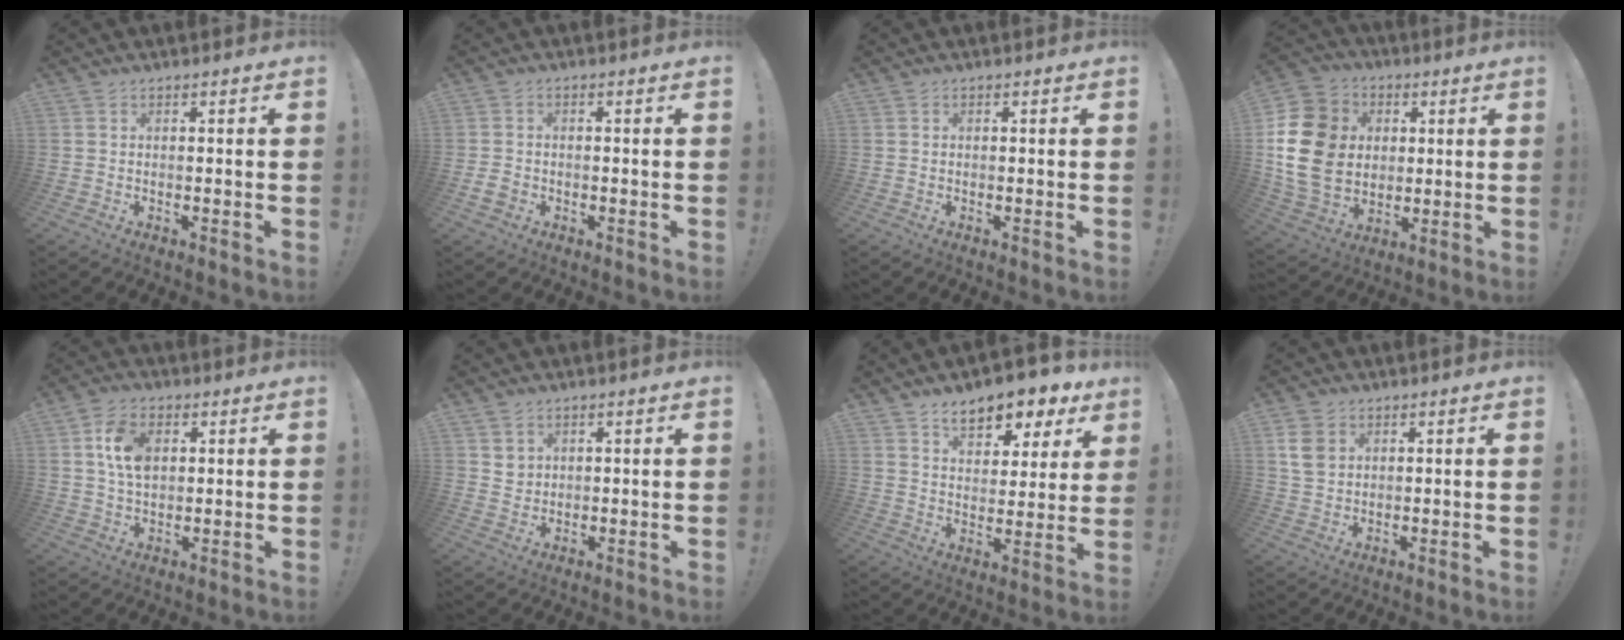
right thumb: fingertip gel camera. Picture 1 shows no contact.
{"total": 3.3, "force": [-1.0, 2.4, 1.9], "torque": [-0.027, 0.002, -0.018]}
{"total": 0.0}
{"total": 20.0, "force": [1.8, 16.4, 11.3], "torque": [-0.202, 0.006, 0.050]}
{"total": 9.6, "force": [2.7, 6.5, 6.6], "torque": [-0.102, 0.002, 0.051]}
{"total": 3.3, "force": [2.0, 2.6, 0.6], "torque": [-0.004, -0.011, 0.037]}
{"total": 10.7, "force": [7.4, 5.5, 5.5], "torque": [-0.073, -0.049, 0.129]}
{"total": 6.8, "force": [2.4, 5.1, 3.7], "torque": [-0.075, 0.002, 0.048]}